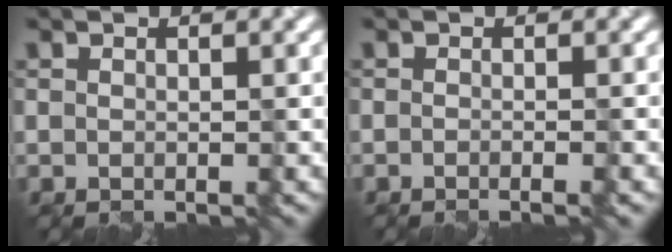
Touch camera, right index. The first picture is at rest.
{"total": 1.9, "force": [-0.6, 0.9, 1.6], "torque": [0.003, -0.002, -0.017]}